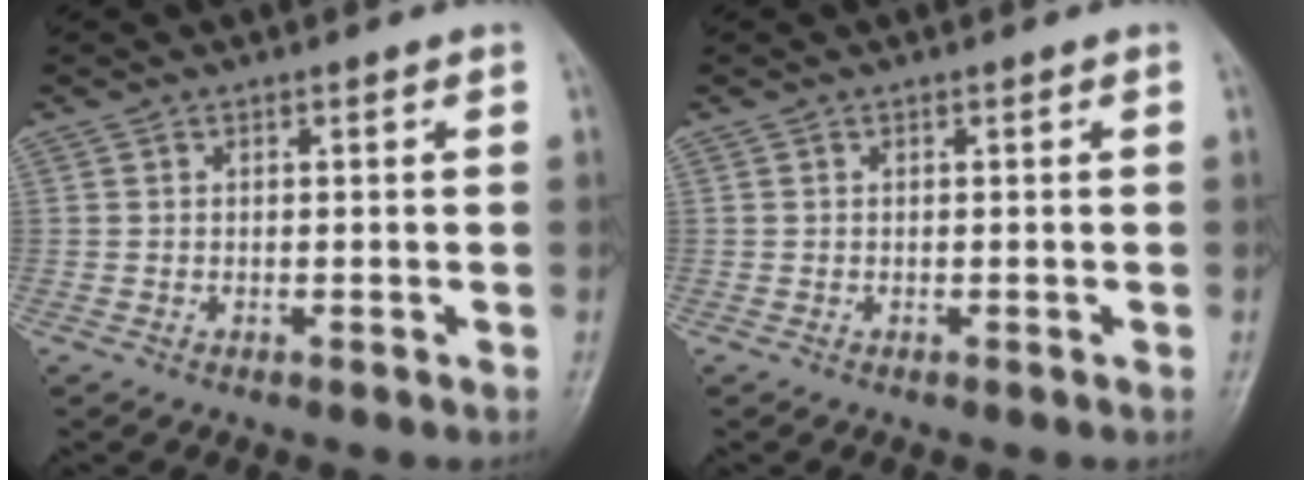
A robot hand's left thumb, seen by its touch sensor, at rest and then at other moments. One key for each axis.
{"total": 0.0}